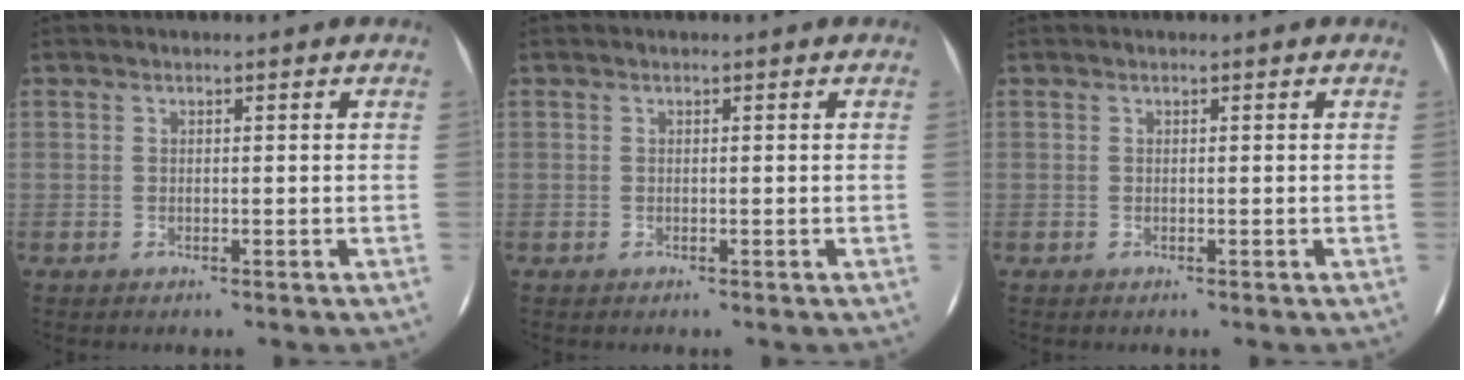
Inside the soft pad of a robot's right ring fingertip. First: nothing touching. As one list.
[{"total": 0.0}, {"total": 0.0}]